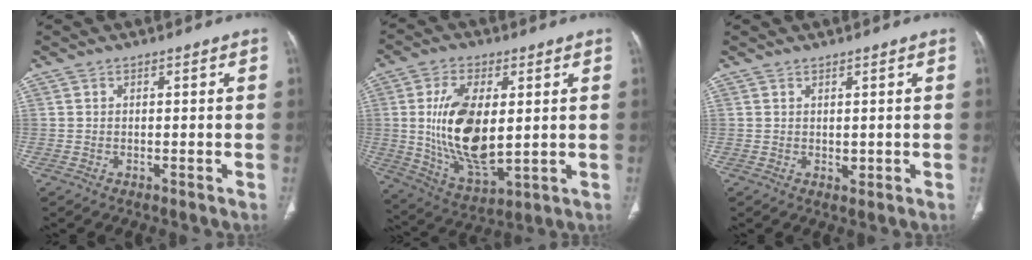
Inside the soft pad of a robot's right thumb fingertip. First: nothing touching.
{"total": 16.9, "force": [1.6, 8.3, 14.6], "torque": [-0.270, -0.020, 0.043]}
{"total": 1.2, "force": [0.5, 0.7, 0.8], "torque": [-0.012, -0.007, 0.015]}